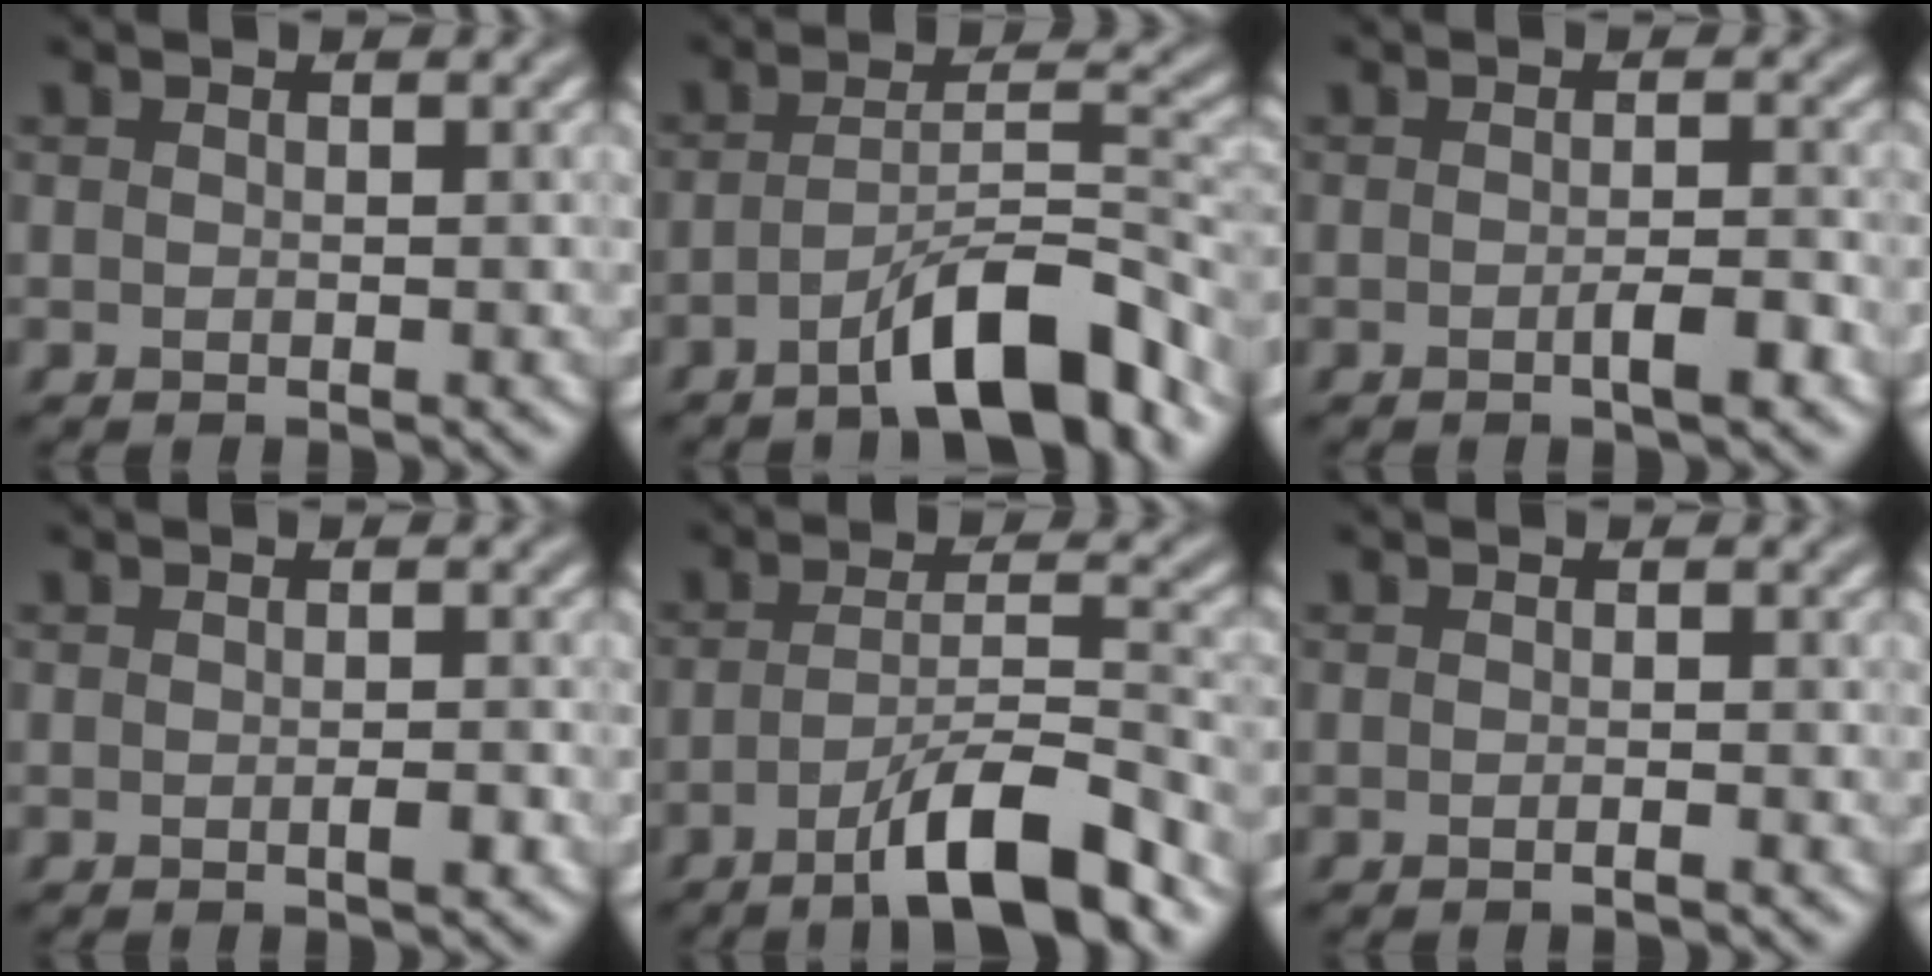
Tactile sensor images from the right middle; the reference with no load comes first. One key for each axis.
{"total": 7.4, "fx": -4.6, "fy": 1.6, "fz": 5.6, "tx": -0.089, "ty": 0.013, "tz": -0.077}
{"total": 2.0, "fx": -0.8, "fy": 0.3, "fz": 1.8, "tx": -0.029, "ty": 0.001, "tz": -0.014}
{"total": 1.2, "fx": -0.5, "fy": 0.3, "fz": 1.1, "tx": -0.018, "ty": -0.001, "tz": -0.007}
{"total": 7.3, "fx": -4.3, "fy": 1.3, "fz": 5.8, "tx": -0.091, "ty": 0.011, "tz": -0.073}
{"total": 0.8, "fx": -0.4, "fy": 0.1, "fz": 0.7, "tx": -0.008, "ty": -0.001, "tz": -0.009}